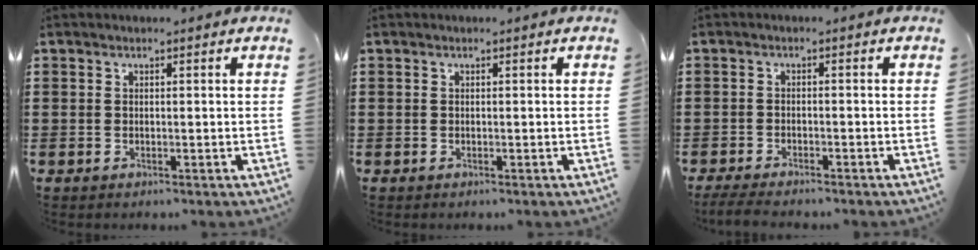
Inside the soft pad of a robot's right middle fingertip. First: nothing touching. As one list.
[{"total": 0.0}, {"total": 2.1, "force": [-2.0, 0.0, 0.7], "torque": [-0.020, -0.002, -0.042]}]